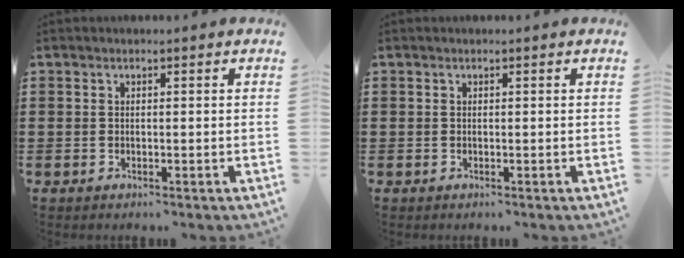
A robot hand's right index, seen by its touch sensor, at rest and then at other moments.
{"total": 0.0}